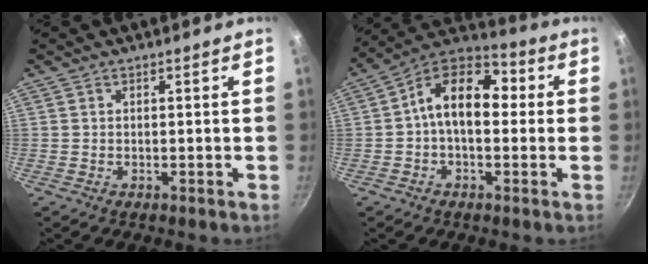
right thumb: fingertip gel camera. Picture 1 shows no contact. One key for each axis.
{"total": 13.3, "fx": 1.1, "fy": 8.4, "fz": 10.3, "tx": -0.130, "ty": 0.036, "tz": -0.008}